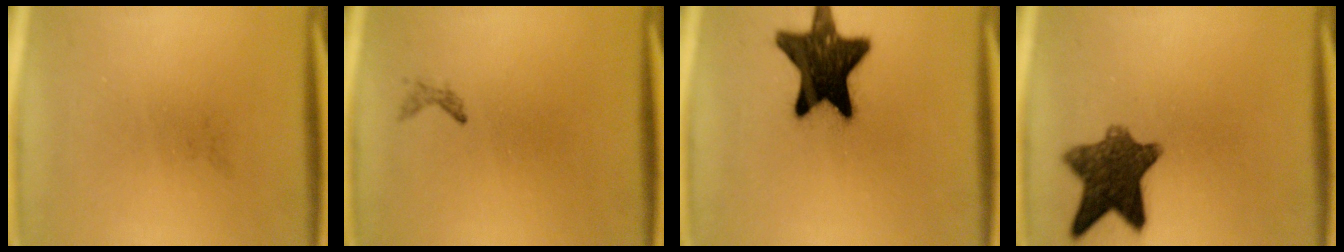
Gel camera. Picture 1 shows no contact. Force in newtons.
{"total": 0.7}
{"total": 16.7}
{"total": 10.1}